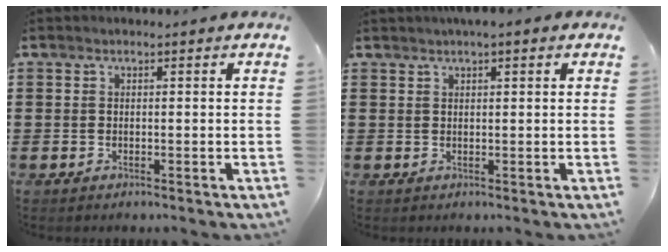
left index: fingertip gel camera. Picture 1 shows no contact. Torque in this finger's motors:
{"motor_torque": [2.14, 0.00, 0.23, -0.05]}